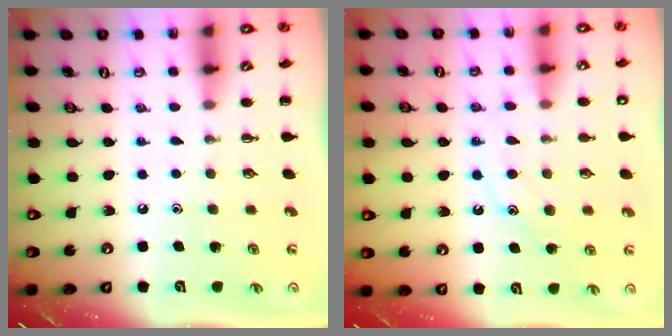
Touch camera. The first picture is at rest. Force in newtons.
{"total": 12.4, "press": 12.3, "slide": 1.2}